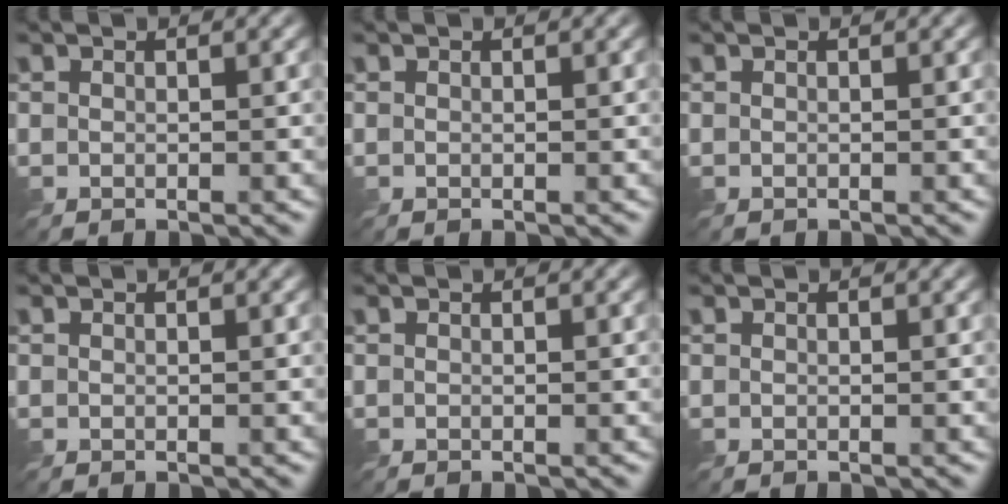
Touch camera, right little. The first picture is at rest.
{"total": 0.0}
{"total": 0.0}
{"total": 0.0}
{"total": 0.0}
{"total": 0.0}